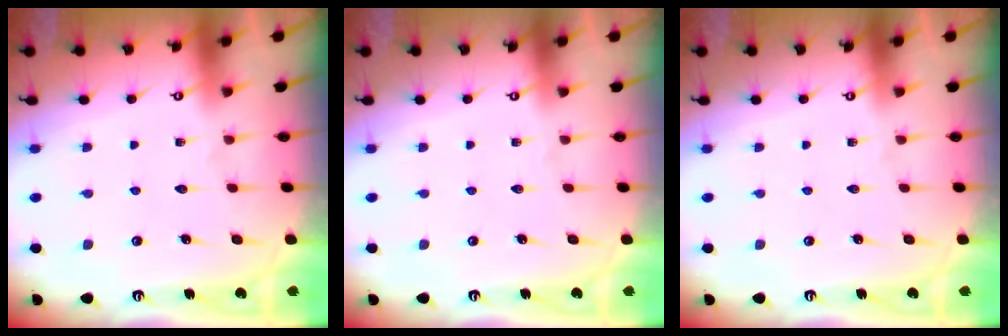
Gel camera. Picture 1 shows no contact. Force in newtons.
{"total": 0.0}
{"total": 0.0}